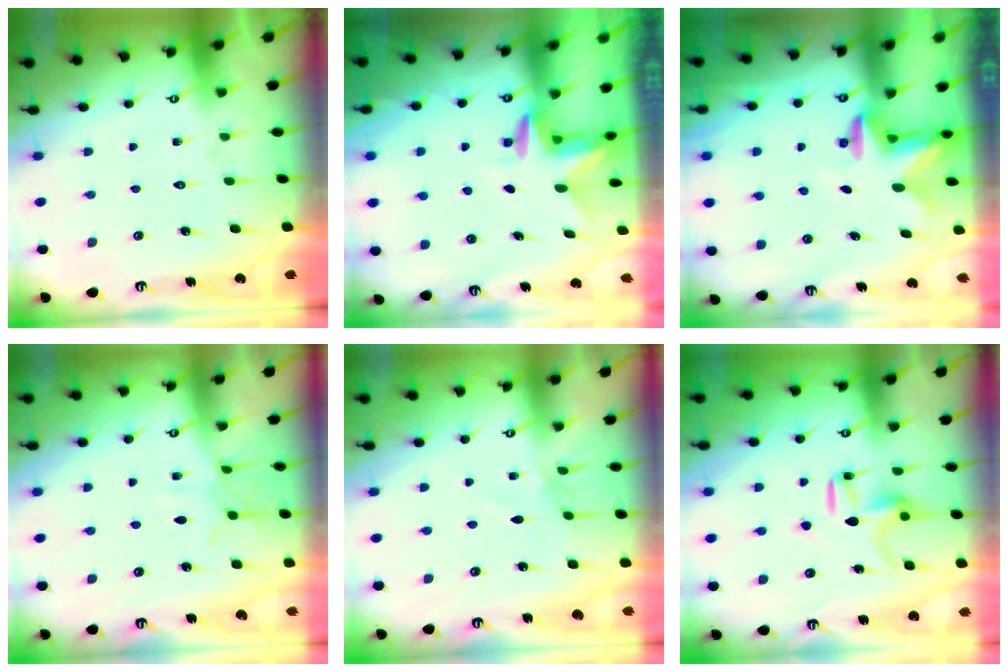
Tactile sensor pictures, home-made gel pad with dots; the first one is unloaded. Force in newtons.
{"total": 2.8, "press": 2.8, "slide": 0.1}
{"total": 2.6, "press": 2.6, "slide": 0.5}
{"total": 5.9, "press": 5.9, "slide": 0.5}
{"total": 2.9, "press": 2.9, "slide": 0.4}
{"total": 9.4, "press": 9.4, "slide": 0.4}